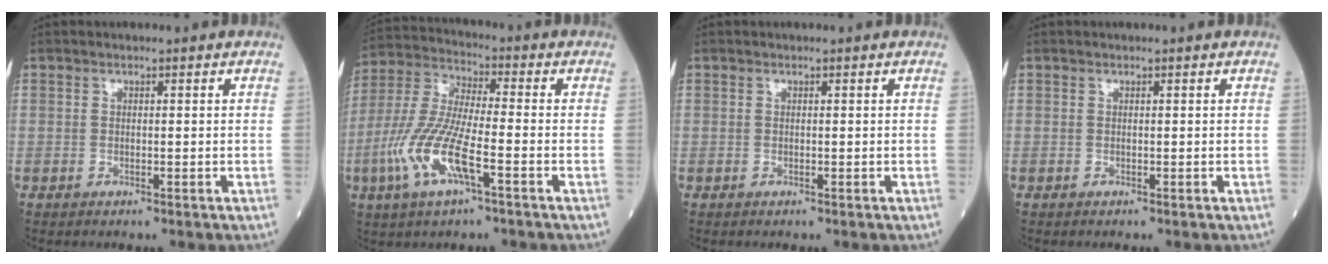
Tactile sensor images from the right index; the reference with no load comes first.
{"total": 12.4, "force": [-4.5, 2.4, 11.3], "torque": [-0.251, -0.006, -0.088]}
{"total": 0.0}
{"total": 0.0}